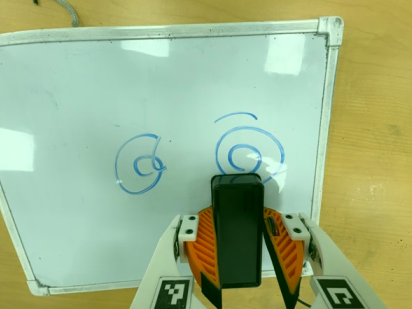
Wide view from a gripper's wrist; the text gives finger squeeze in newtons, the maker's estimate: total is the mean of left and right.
{"total": 7.2, "left": 8.0, "right": 6.3}